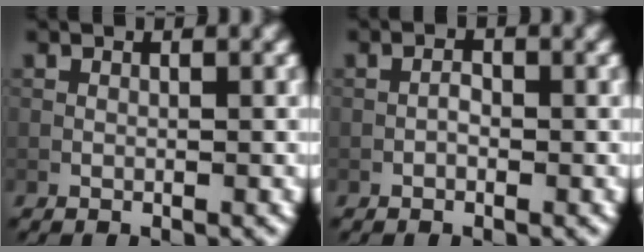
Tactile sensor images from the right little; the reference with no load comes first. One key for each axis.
{"total": 1.0, "fx": -0.4, "fy": 0.5, "fz": 0.7, "tx": -0.012, "ty": 0.003, "tz": -0.009}